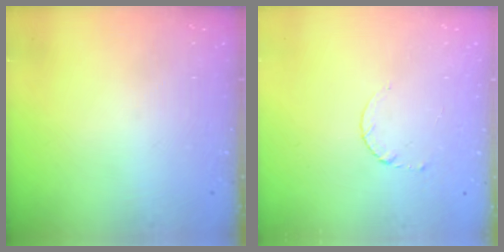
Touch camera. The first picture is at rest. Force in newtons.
{"total": 2.6, "press": 2.6, "slide": 0.3}